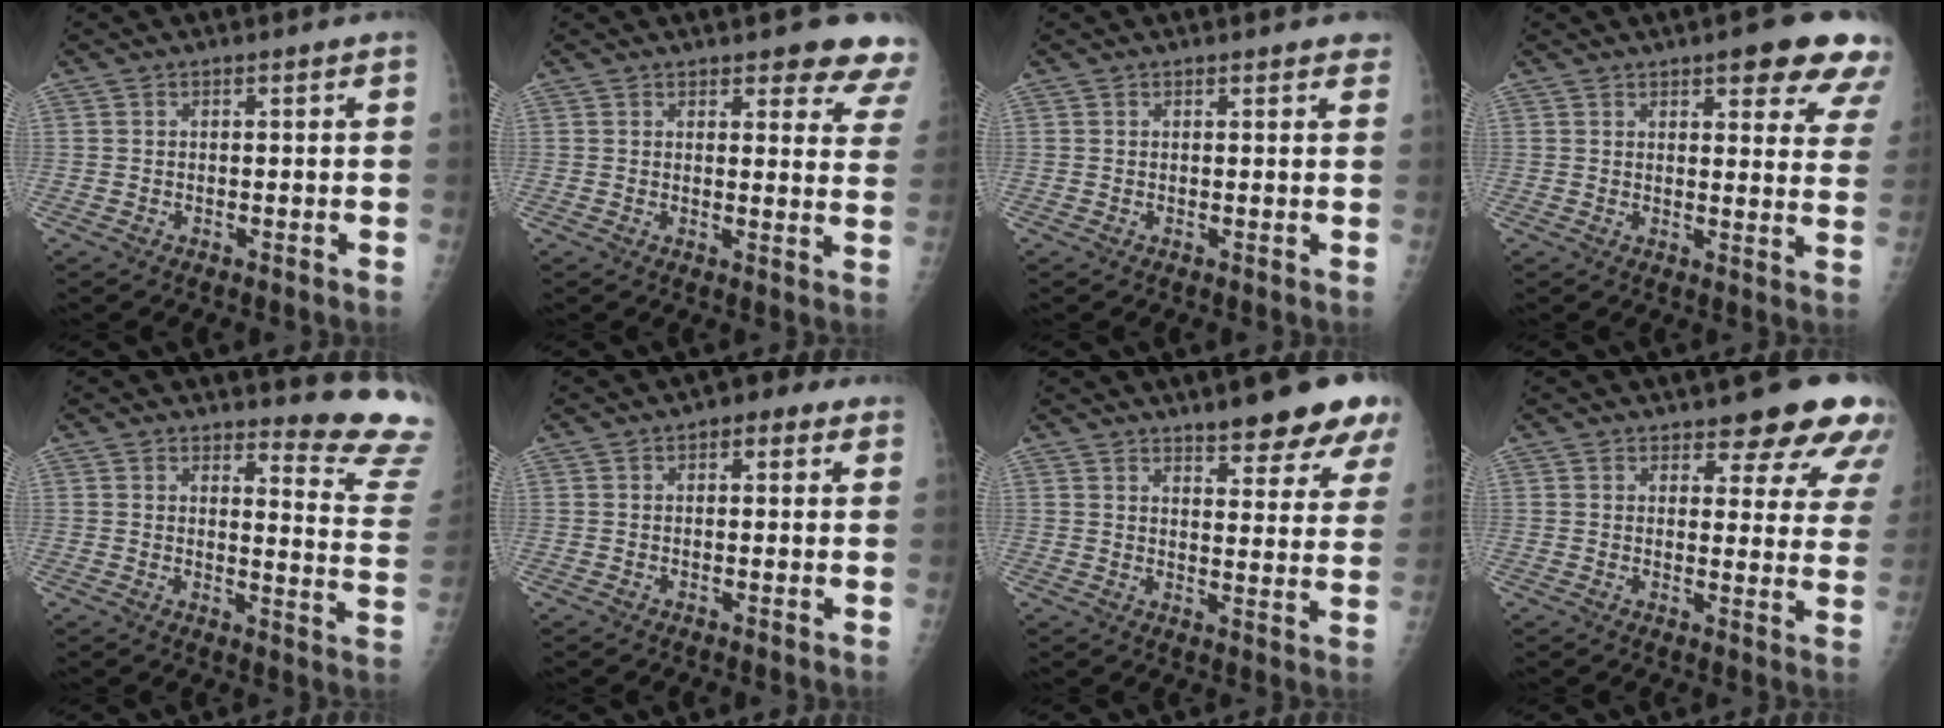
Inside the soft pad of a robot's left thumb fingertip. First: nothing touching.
{"total": 9.9, "force": [8.4, 3.0, 4.4], "torque": [-0.006, -0.043, 0.072]}
{"total": 1.8, "force": [1.4, 0.7, 0.9], "torque": [0.005, 0.001, 0.011]}
{"total": 14.4, "force": [9.1, 4.3, 10.2], "torque": [-0.087, -0.037, 0.098]}
{"total": 12.5, "force": [12.3, 0.9, 2.2], "torque": [0.002, -0.167, 0.117]}
{"total": 4.1, "force": [1.7, 2.3, 2.9], "torque": [-0.015, 0.003, 0.013]}
{"total": 14.9, "force": [10.8, 3.7, 9.5], "torque": [-0.088, -0.060, 0.134]}
{"total": 13.2, "force": [9.9, 4.8, 7.3], "torque": [-0.037, -0.056, 0.101]}